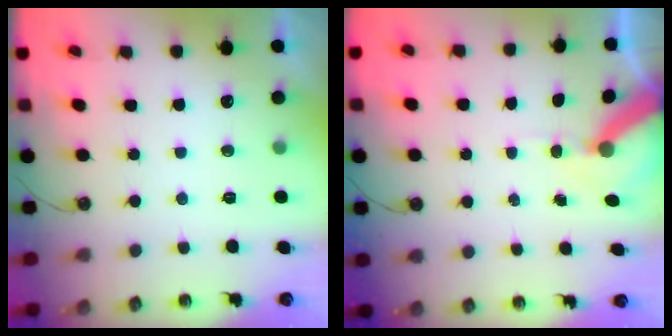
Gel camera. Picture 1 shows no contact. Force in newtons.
{"total": 9.6, "press": 9.5, "slide": 1.3}